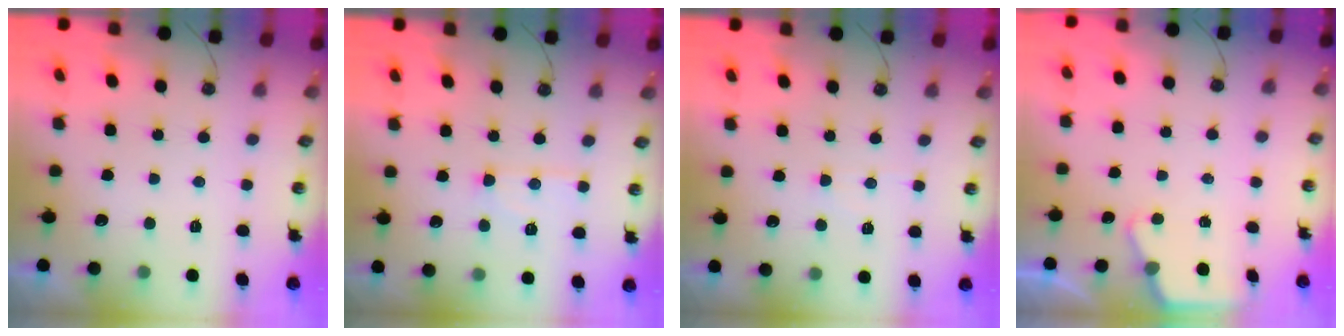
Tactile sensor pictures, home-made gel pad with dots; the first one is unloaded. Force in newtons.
{"total": 8.2, "press": 8.1, "slide": 0.7}
{"total": 3.4, "press": 3.3, "slide": 0.5}
{"total": 2.7, "press": 2.7, "slide": 0.2}